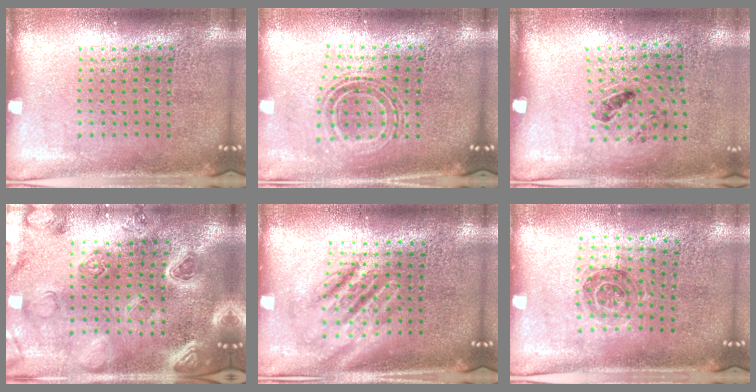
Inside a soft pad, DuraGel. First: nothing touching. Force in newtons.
{"total": 0.9, "press": 0.8, "slide": 0.3}
{"total": 1.4, "press": 0.8, "slide": 1.2}
{"total": 2.7, "press": 2.6, "slide": 0.4}
{"total": 2.7, "press": 2.7, "slide": 0.3}
{"total": 1.0, "press": 1.0, "slide": 0.1}